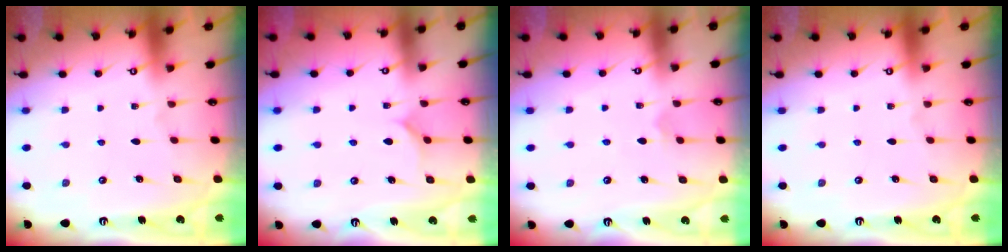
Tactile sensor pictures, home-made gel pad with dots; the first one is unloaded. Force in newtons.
{"total": 4.4, "press": 4.4, "slide": 0.5}
{"total": 3.6, "press": 3.6, "slide": 0.6}
{"total": 0.0}